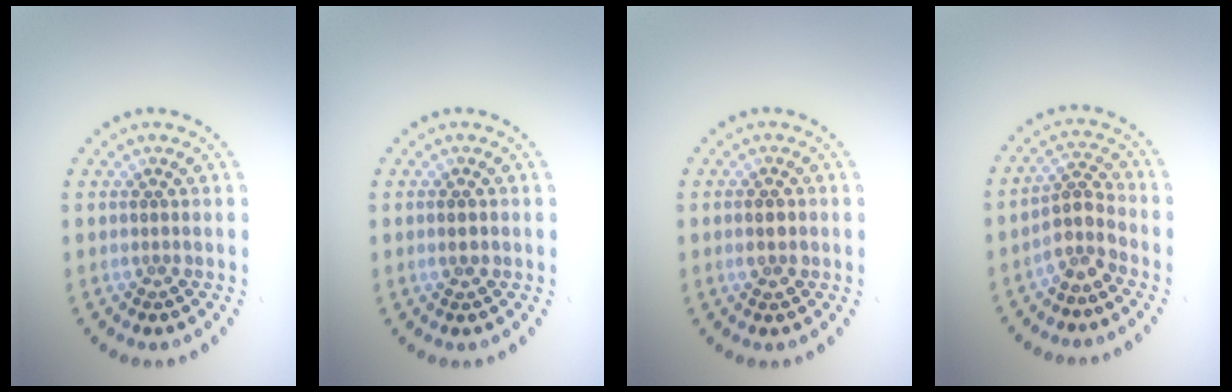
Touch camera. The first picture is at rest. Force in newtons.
{"total": 1.4, "press": 1.4, "slide": 0.1}
{"total": 1.9, "press": 1.9, "slide": 0.1}
{"total": 2.8, "press": 2.1, "slide": 1.8}